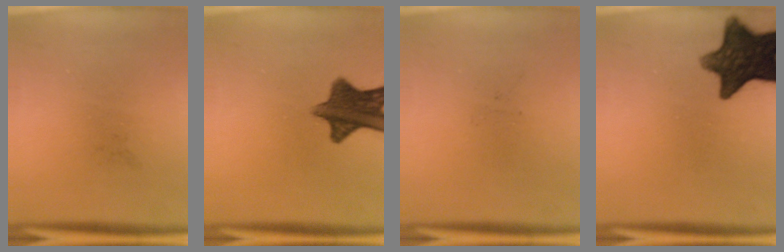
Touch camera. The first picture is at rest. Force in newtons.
{"total": 10.5}
{"total": 0.0}
{"total": 12.8}